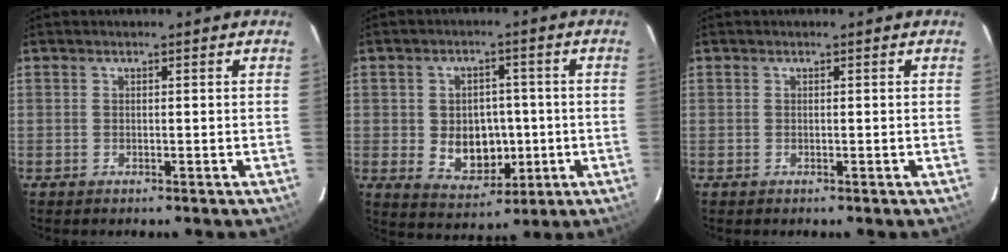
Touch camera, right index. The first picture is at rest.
{"total": 8.9, "force": [-1.0, 7.1, 5.2], "torque": [-0.107, 0.001, 0.005]}
{"total": 0.0}